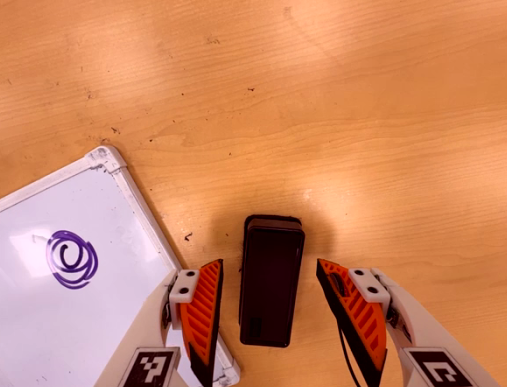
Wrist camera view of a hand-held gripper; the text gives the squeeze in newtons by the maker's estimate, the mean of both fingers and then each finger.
{"total": 0.0}